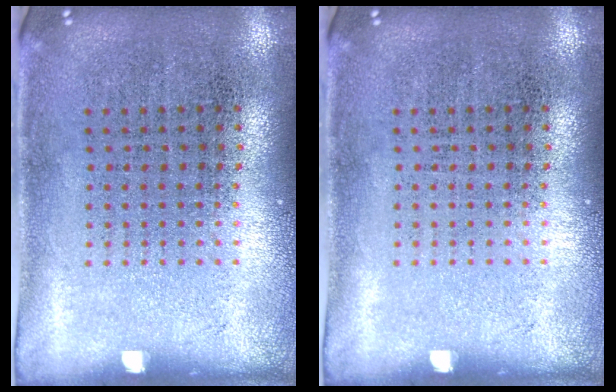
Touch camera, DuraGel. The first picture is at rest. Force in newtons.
{"total": 0.0}